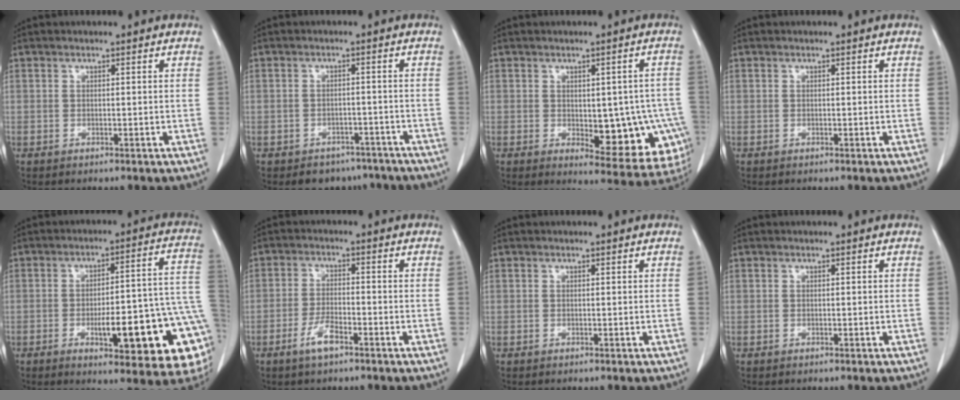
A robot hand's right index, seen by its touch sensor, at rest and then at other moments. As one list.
[{"total": 5.7, "force": [-4.5, 3.5, 0.4], "torque": [0.013, 0.016, -0.058]}, {"total": 12.9, "force": [-2.7, 5.9, 11.1], "torque": [-0.100, 0.010, -0.017]}, {"total": 0.0}, {"total": 20.5, "force": [-6.1, 4.4, 19.1], "torque": [-0.156, 0.022, -0.067]}, {"total": 4.2, "force": [-2.6, 0.9, 3.2], "torque": [-0.064, 0.000, -0.049]}, {"total": 0.0}, {"total": 0.0}]